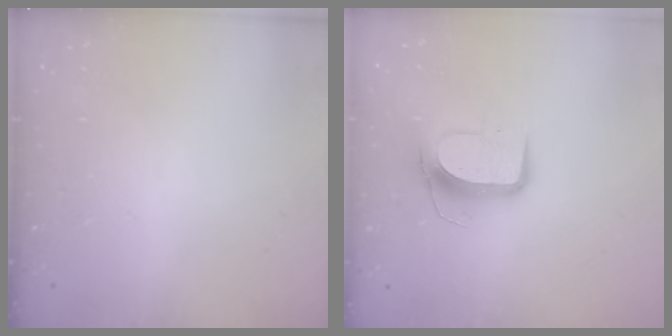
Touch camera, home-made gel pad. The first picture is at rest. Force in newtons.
{"total": 10.2, "press": 10.2, "slide": 0.4}